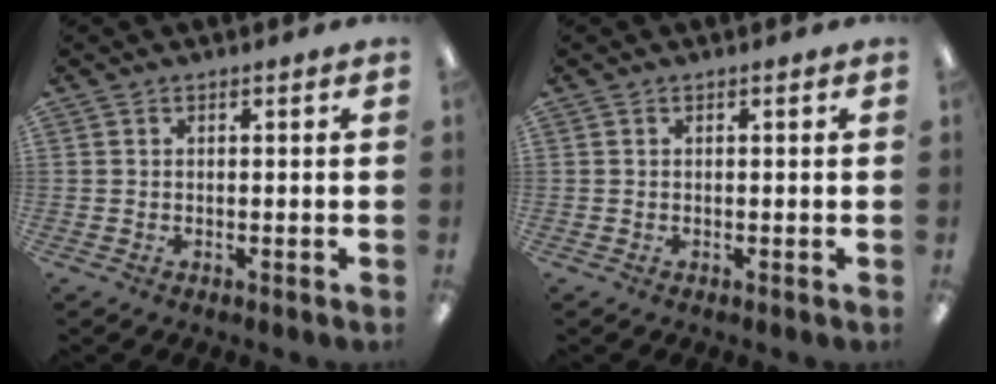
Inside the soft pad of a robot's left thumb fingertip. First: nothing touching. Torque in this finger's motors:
{"motor_torque": [-0.07, 0.03, -0.06, 0.05, 0.00]}